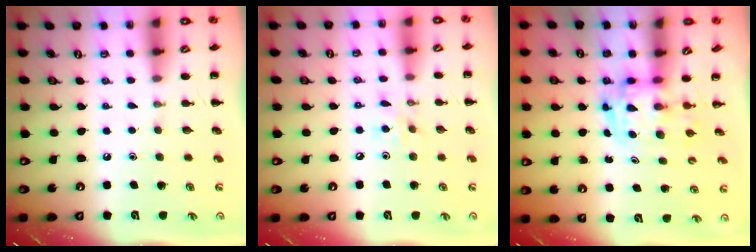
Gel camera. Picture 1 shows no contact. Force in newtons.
{"total": 5.2, "press": 5.1, "slide": 0.8}
{"total": 3.0, "press": 3.0, "slide": 0.5}